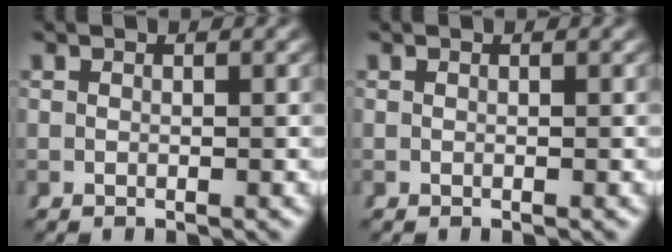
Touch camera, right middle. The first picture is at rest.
{"total": 0.0}